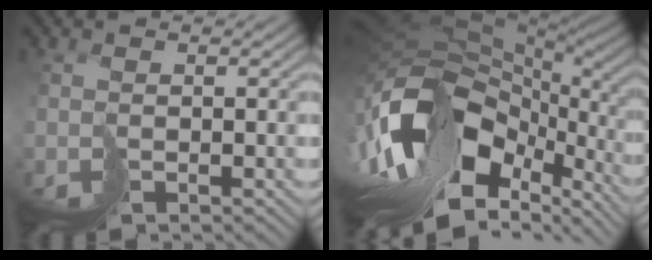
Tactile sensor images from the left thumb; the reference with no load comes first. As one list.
[{"total": 16.4, "force": [-6.3, 7.9, 12.9], "torque": [-0.265, -0.011, -0.087]}]